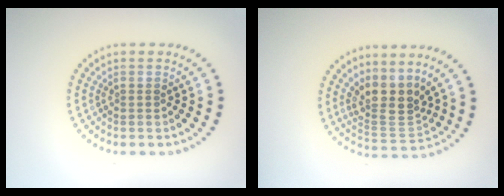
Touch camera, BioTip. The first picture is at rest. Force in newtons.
{"total": 3.8, "press": 3.0, "slide": 2.3}